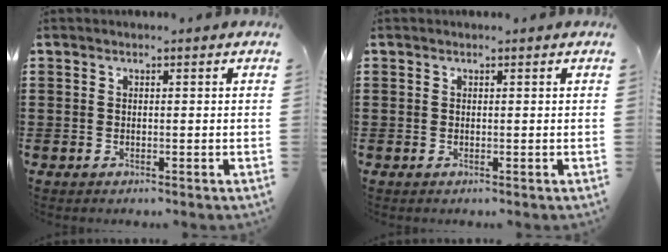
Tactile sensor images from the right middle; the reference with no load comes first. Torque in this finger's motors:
{"motor_torque": [0.00, 0.00, 0.00, 0.00]}